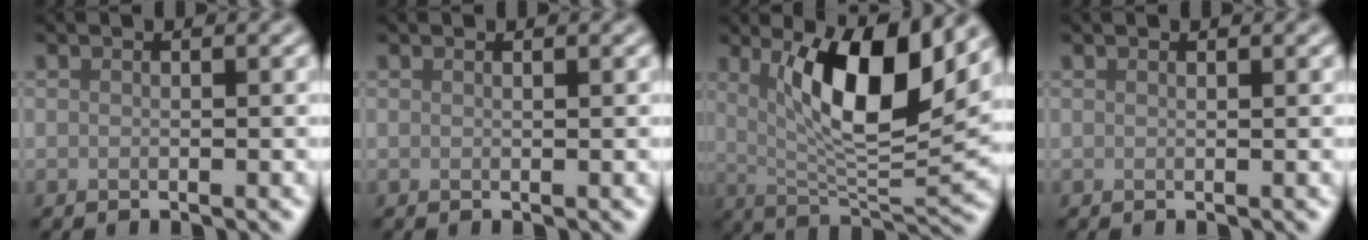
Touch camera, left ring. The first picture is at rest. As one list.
[{"total": 0.0}, {"total": 10.2, "force": [3.5, 3.0, 9.1], "torque": [-0.147, -0.015, 0.063]}, {"total": 0.0}]